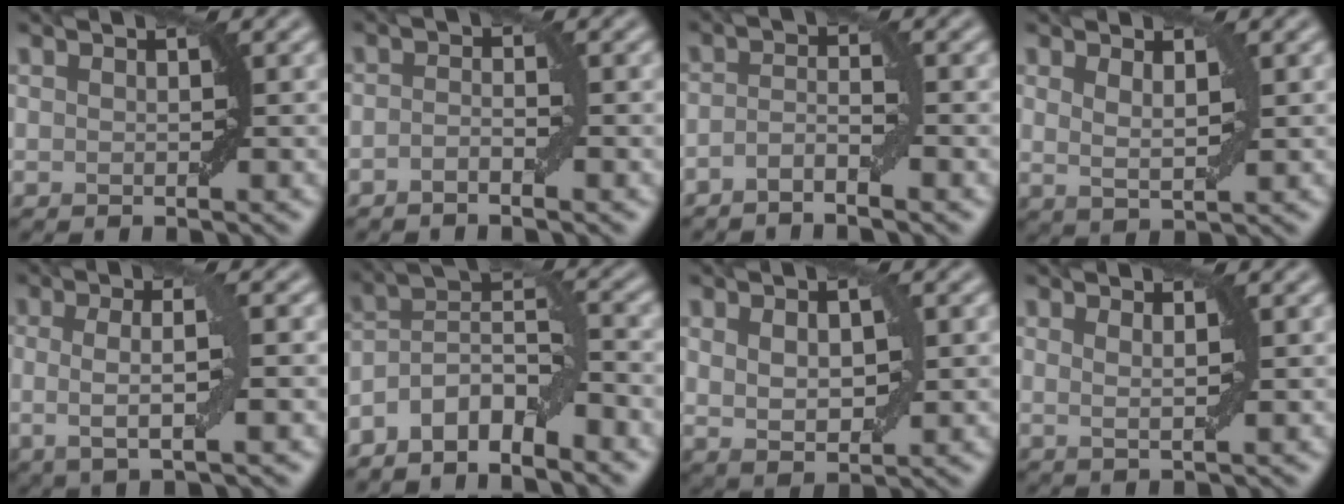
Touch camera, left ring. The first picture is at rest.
{"total": 1.4, "force": [-0.8, 0.3, 1.0], "torque": [-0.020, 0.003, -0.017]}
{"total": 2.0, "force": [-1.3, 0.3, 1.5], "torque": [-0.030, 0.005, -0.031]}
{"total": 1.9, "force": [1.0, 0.5, 1.6], "torque": [-0.027, -0.007, 0.021]}
{"total": 4.4, "force": [-0.2, 1.0, 4.2], "torque": [-0.076, -0.003, -0.003]}
{"total": 6.2, "force": [-4.3, 2.2, 3.9], "torque": [-0.062, 0.012, -0.084]}
{"total": 3.8, "force": [0.6, 2.0, 3.2], "torque": [-0.061, -0.001, 0.017]}
{"total": 1.5, "force": [0.7, 0.4, 1.3], "torque": [-0.017, -0.003, 0.006]}